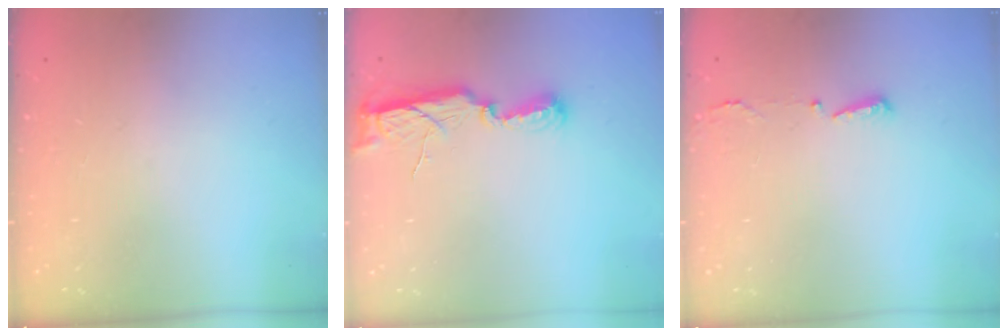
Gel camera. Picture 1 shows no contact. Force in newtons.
{"total": 7.5, "press": 7.5, "slide": 0.4}
{"total": 2.9, "press": 2.8, "slide": 0.6}